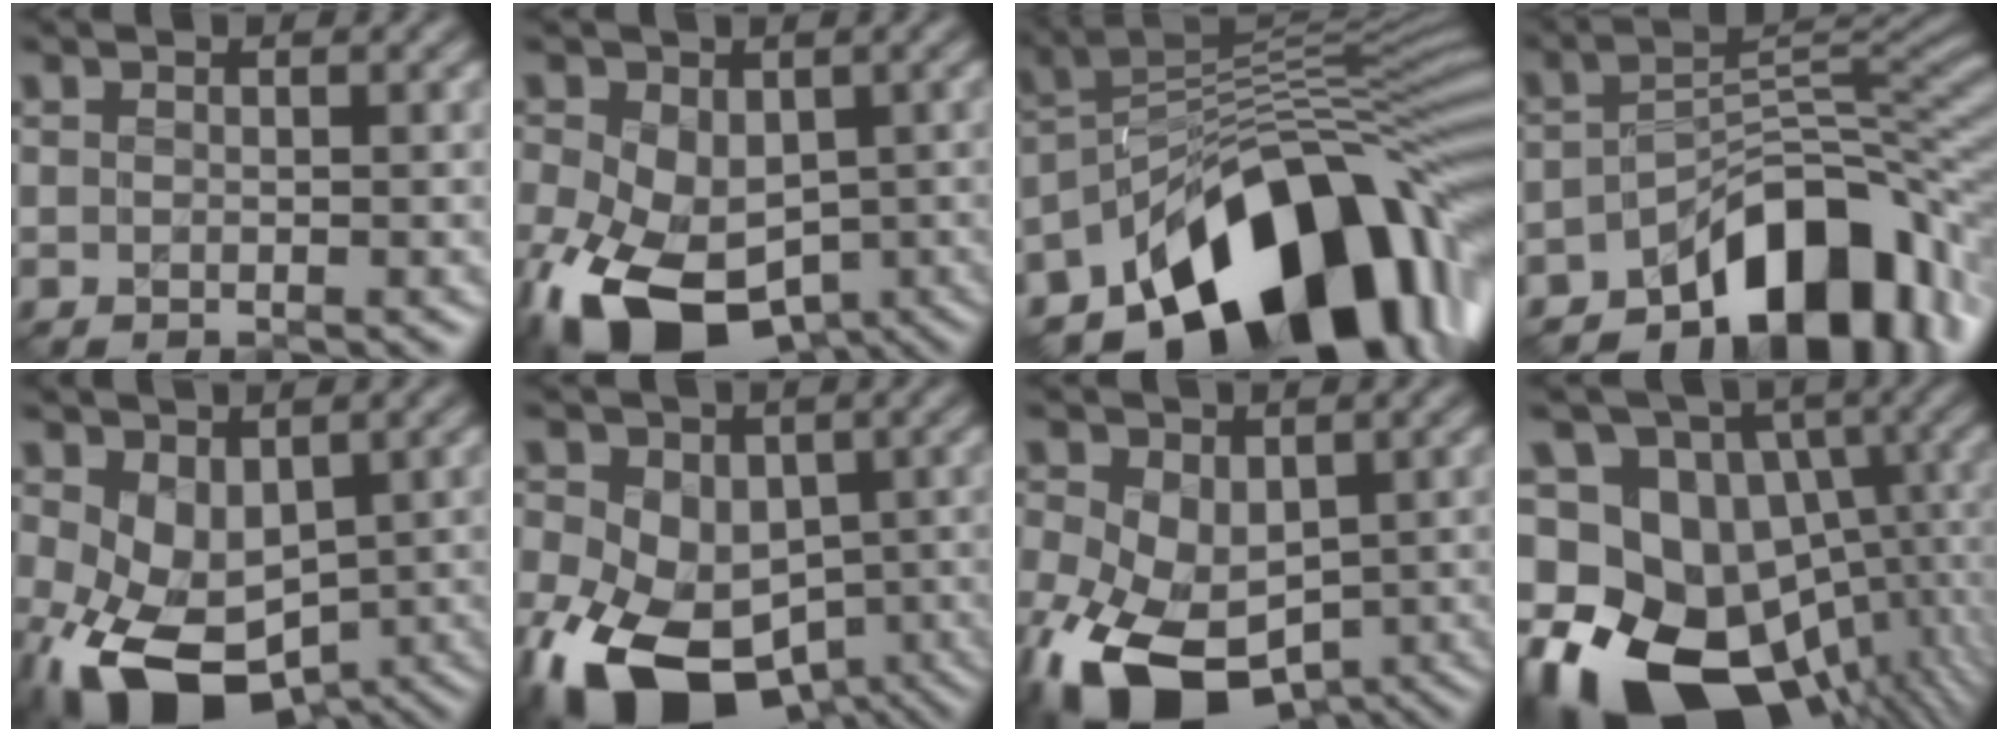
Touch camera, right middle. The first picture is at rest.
{"total": 12.5, "force": [-4.6, 7.8, 8.6], "torque": [-0.181, -0.032, -0.074]}
{"total": 15.1, "force": [-7.5, 8.3, 10.2], "torque": [-0.152, 0.021, -0.129]}
{"total": 10.4, "force": [-6.0, 5.0, 6.8], "torque": [-0.074, 0.007, -0.104]}
{"total": 8.9, "force": [-2.4, 5.8, 6.2], "torque": [-0.132, -0.023, -0.024]}
{"total": 14.8, "force": [-5.5, 10.0, 9.4], "torque": [-0.182, -0.033, -0.082]}
{"total": 11.8, "force": [-4.2, 7.3, 8.2], "torque": [-0.180, -0.038, -0.066]}
{"total": 20.5, "force": [-6.2, 14.9, 12.5], "torque": [-0.234, -0.001, -0.090]}